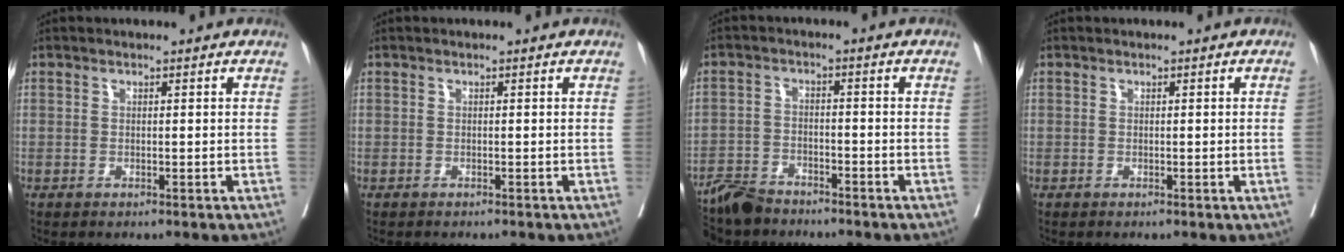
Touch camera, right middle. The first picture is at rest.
{"total": 1.1, "force": [-1.0, 0.3, 0.4], "torque": [-0.011, -0.002, -0.012]}
{"total": 6.1, "force": [-5.7, 1.7, 1.2], "torque": [-0.025, -0.016, -0.108]}
{"total": 1.0, "force": [0.0, -0.5, 0.9], "torque": [-0.008, -0.001, 0.000]}